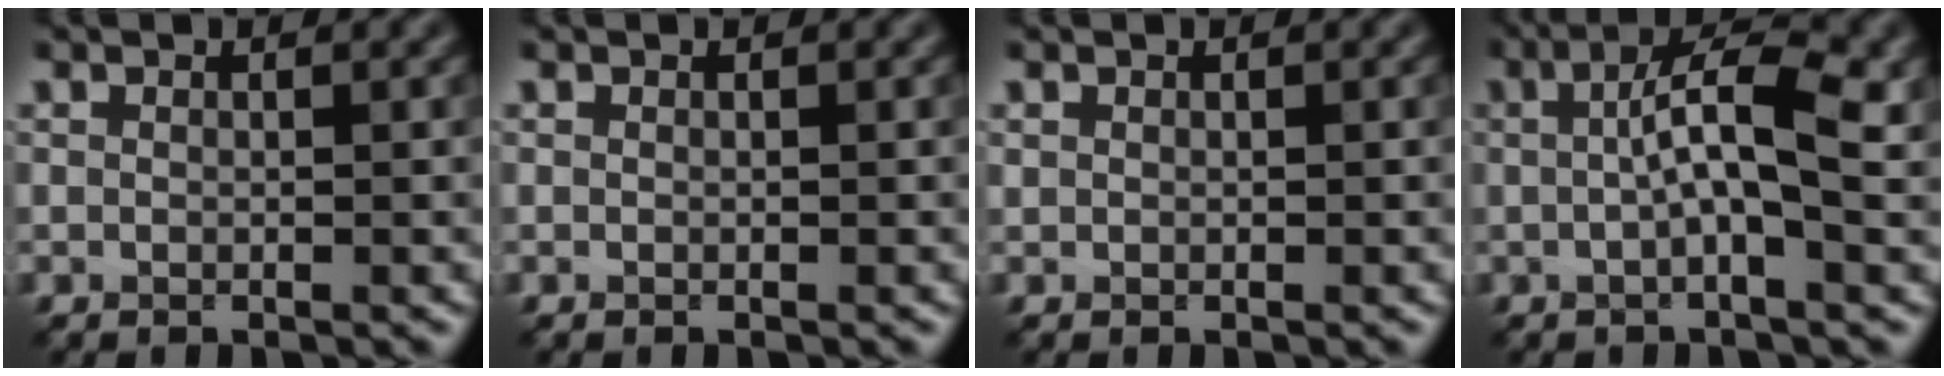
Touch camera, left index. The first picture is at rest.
{"total": 0.0}
{"total": 0.0}
{"total": 5.8, "force": [0.5, 1.5, 5.6], "torque": [-0.094, 0.009, 0.002]}